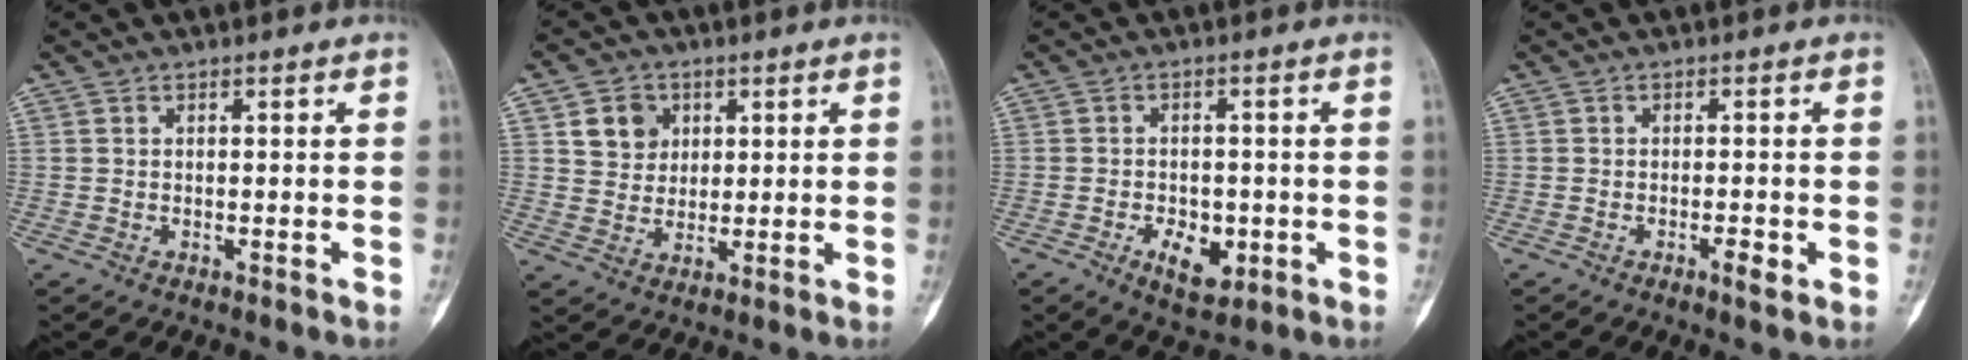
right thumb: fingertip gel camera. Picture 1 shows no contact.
{"total": 6.5, "force": [2.4, 5.5, 2.3], "torque": [-0.013, -0.008, 0.044]}
{"total": 6.0, "force": [-2.1, 3.6, 4.3], "torque": [-0.053, 0.004, -0.026]}
{"total": 2.5, "force": [-1.0, 0.6, 2.2], "torque": [-0.036, -0.003, -0.018]}